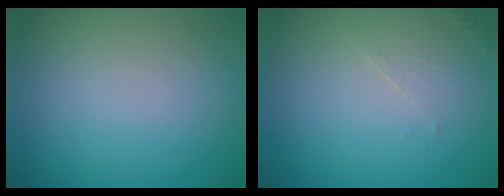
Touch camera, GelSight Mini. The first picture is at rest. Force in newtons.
{"total": 1.6, "press": 1.6, "slide": 0.4}